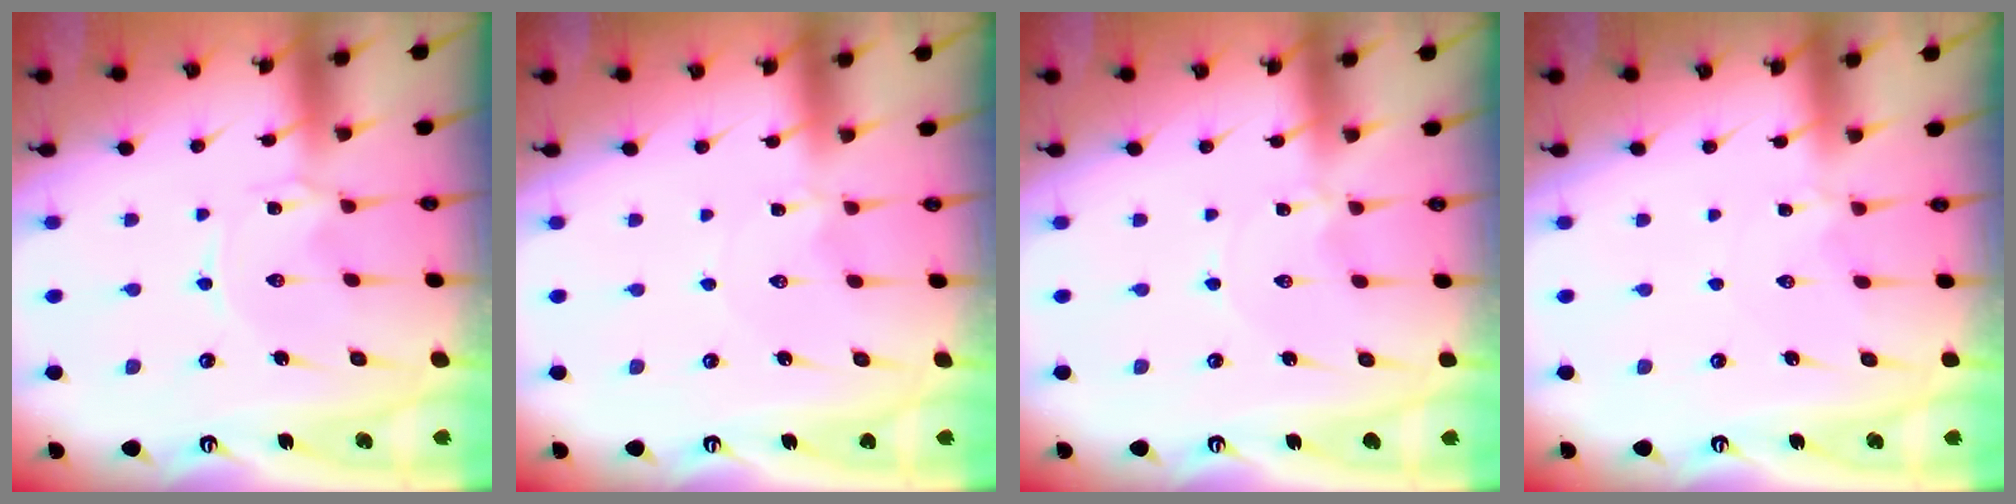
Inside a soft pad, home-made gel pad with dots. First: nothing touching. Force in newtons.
{"total": 1.0, "press": 1.0, "slide": 0.1}
{"total": 0.9, "press": 0.9, "slide": 0.1}
{"total": 3.5, "press": 3.4, "slide": 0.5}